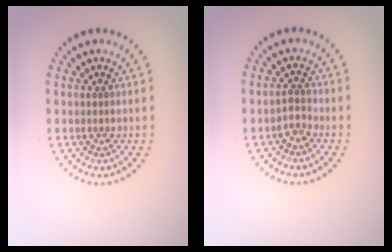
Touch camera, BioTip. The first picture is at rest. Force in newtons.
{"total": 1.4, "press": 1.0, "slide": 1.0}